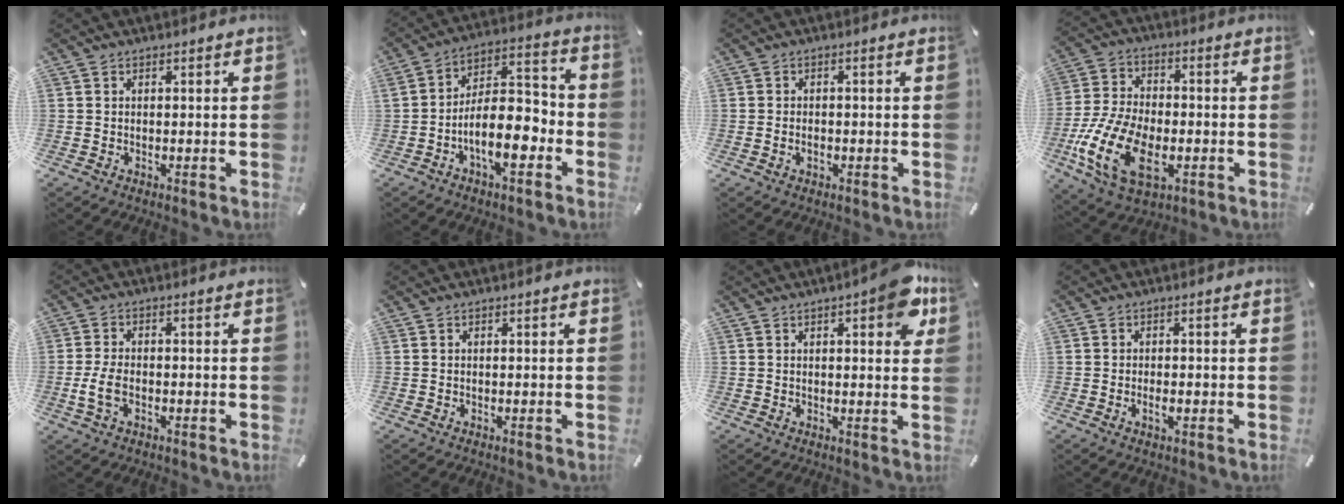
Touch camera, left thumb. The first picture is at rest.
{"total": 12.9, "force": [-5.6, 6.1, 10.0], "torque": [-0.162, 0.015, -0.100]}
{"total": 1.6, "force": [-0.5, 1.0, 1.1], "torque": [-0.020, 0.004, -0.009]}
{"total": 16.0, "force": [-5.6, 9.4, 11.8], "torque": [-0.266, 0.007, -0.102]}
{"total": 4.6, "force": [-1.4, 2.5, 3.5], "torque": [-0.077, 0.004, -0.026]}
{"total": 0.0}
{"total": 7.8, "force": [3.5, 2.8, 6.3], "torque": [-0.077, -0.010, 0.054]}
{"total": 2.4, "force": [-0.6, 0.7, 2.2], "torque": [-0.036, 0.001, -0.011]}